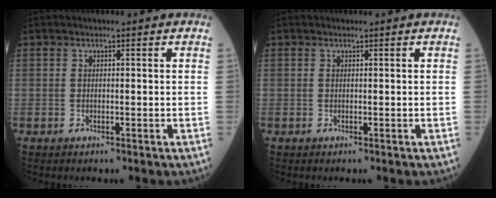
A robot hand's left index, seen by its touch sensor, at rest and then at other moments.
{"total": 0.0}